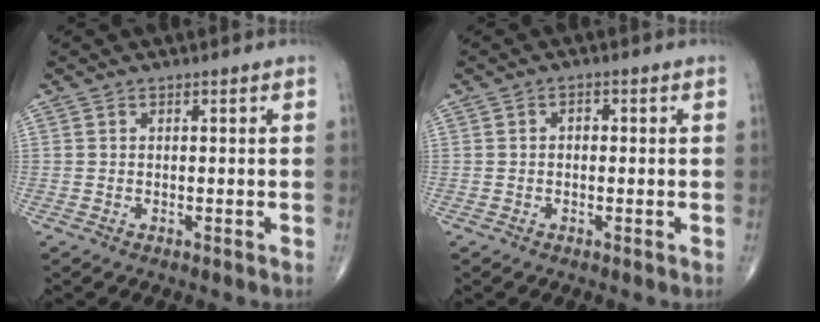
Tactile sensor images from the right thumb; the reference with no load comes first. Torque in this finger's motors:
{"motor_torque": [-0.27, 0.12, -0.16, -0.12, 0.02]}